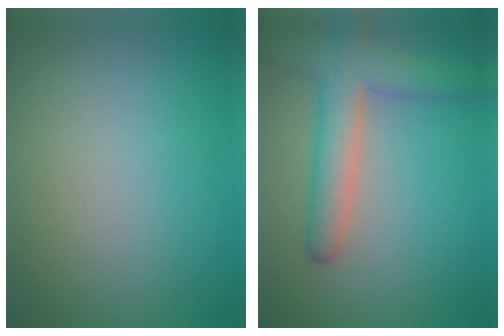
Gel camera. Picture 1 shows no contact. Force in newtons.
{"total": 5.4, "press": 5.4, "slide": 0.3}